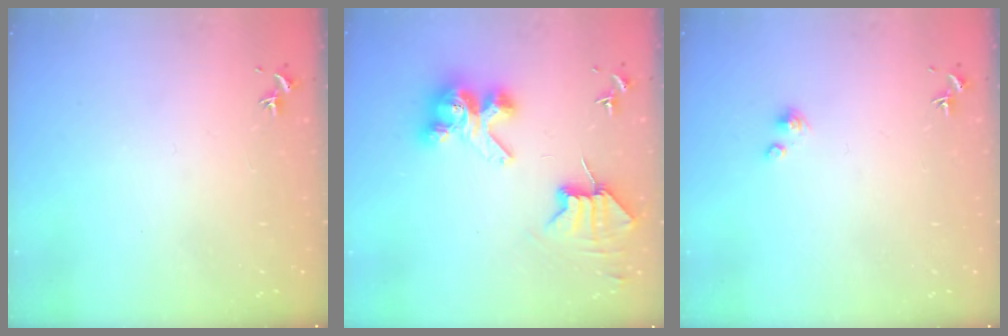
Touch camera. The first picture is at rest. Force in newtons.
{"total": 8.9, "press": 8.8, "slide": 1.3}
{"total": 2.2, "press": 2.2, "slide": 0.2}